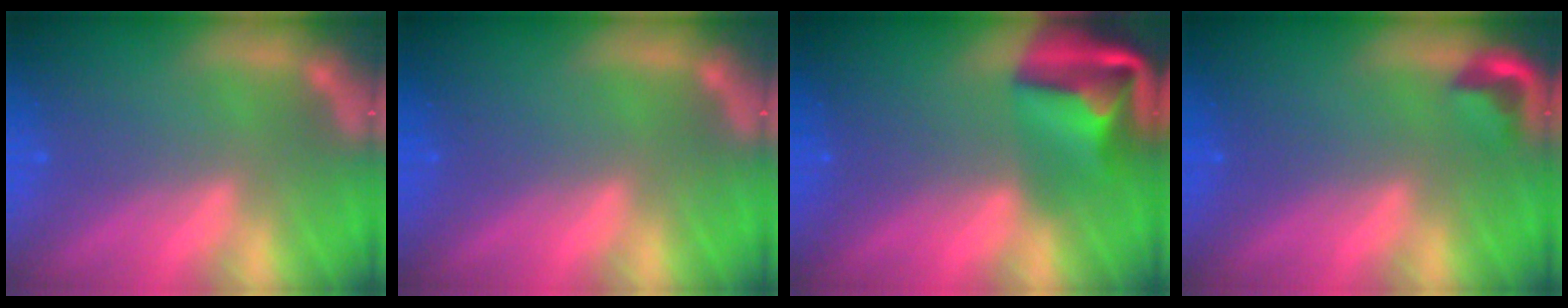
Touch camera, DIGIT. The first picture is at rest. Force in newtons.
{"total": 0.0}
{"total": 8.9}
{"total": 2.4}